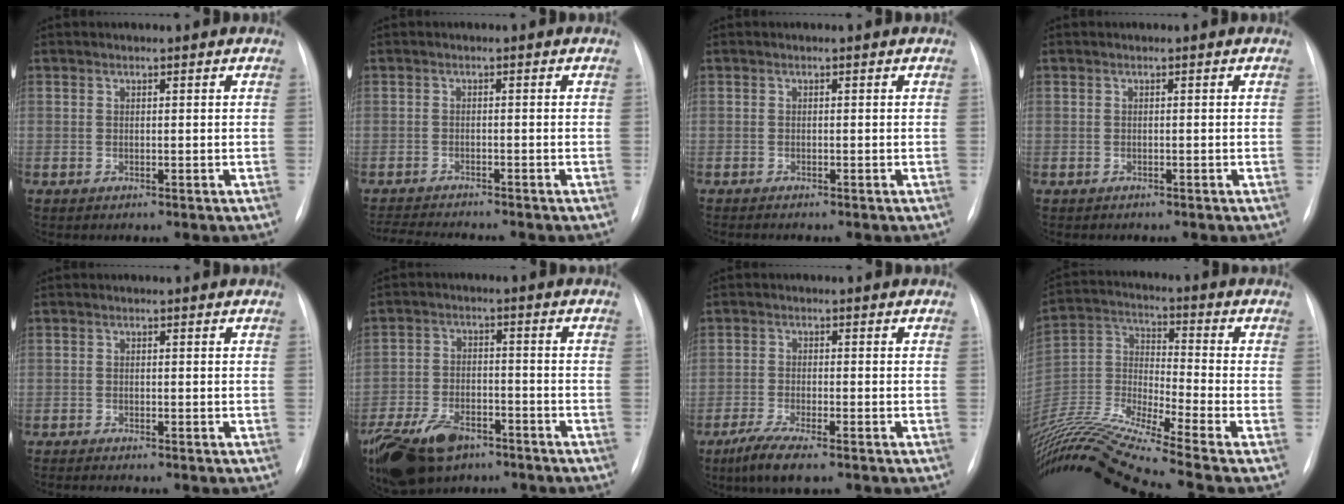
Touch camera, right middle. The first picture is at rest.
{"total": 6.9, "force": [-6.5, -0.1, 2.3], "torque": [-0.037, -0.014, -0.104]}
{"total": 1.3, "force": [-1.1, 0.0, 0.7], "torque": [-0.009, -0.004, -0.012]}
{"total": 0.6, "force": [-0.5, 0.3, 0.1], "torque": [-0.009, 0.000, -0.008]}
{"total": 3.4, "force": [-2.9, 0.1, 1.7], "torque": [-0.021, -0.007, -0.040]}
{"total": 13.8, "force": [-9.1, 7.2, 7.4], "torque": [-0.163, -0.011, -0.154]}
{"total": 6.0, "force": [-4.1, 0.7, 4.3], "torque": [-0.088, -0.017, -0.071]}
{"total": 18.5, "force": [-16.0, -2.5, 8.9], "torque": [-0.187, -0.007, -0.292]}